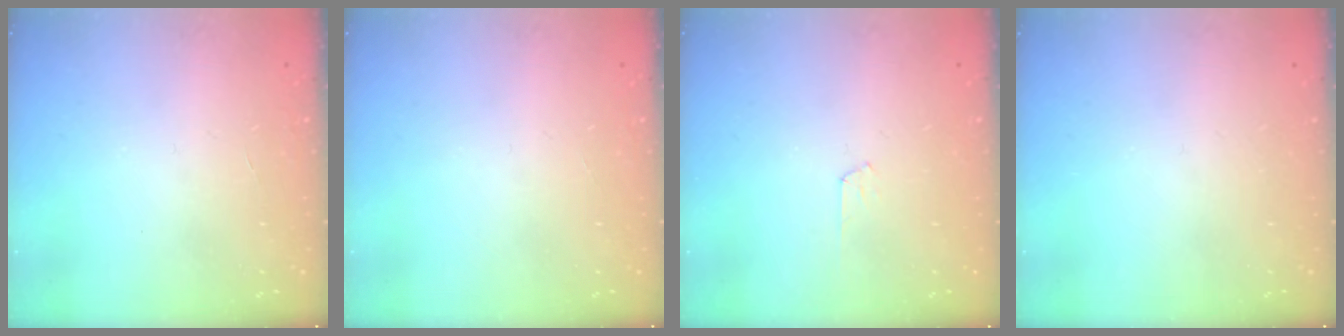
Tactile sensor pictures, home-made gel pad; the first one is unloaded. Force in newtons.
{"total": 0.0}
{"total": 3.5, "press": 3.4, "slide": 0.4}
{"total": 0.0}